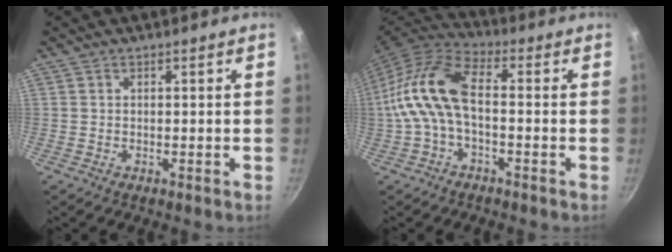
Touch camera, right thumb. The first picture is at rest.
{"total": 12.9, "force": [-1.3, 6.9, 10.8], "torque": [-0.219, 0.036, -0.040]}